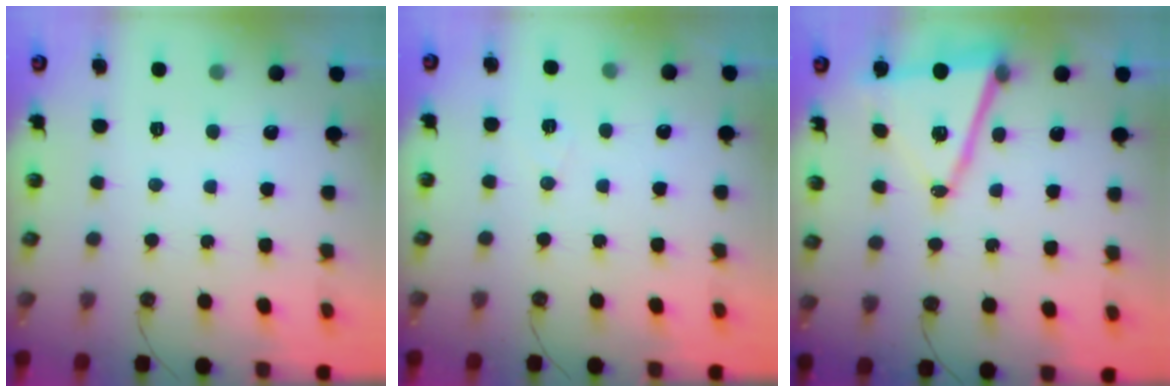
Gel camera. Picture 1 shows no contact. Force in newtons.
{"total": 6.4, "press": 4.6, "slide": 4.5}
{"total": 14.3, "press": 13.8, "slide": 3.7}